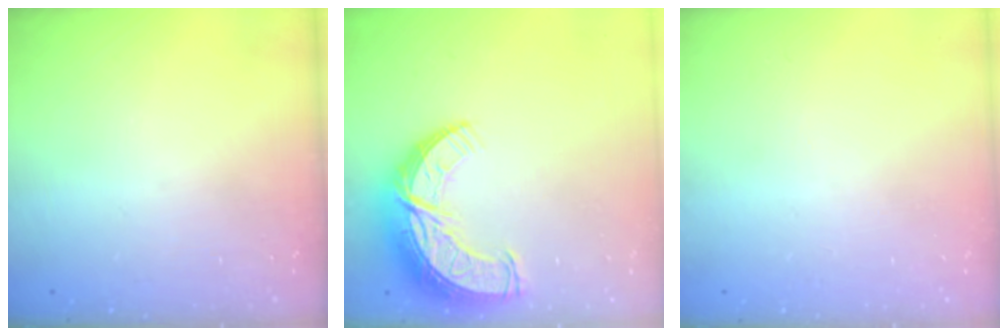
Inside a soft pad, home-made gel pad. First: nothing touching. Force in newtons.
{"total": 13.4, "press": 13.4, "slide": 1.0}
{"total": 0.0}